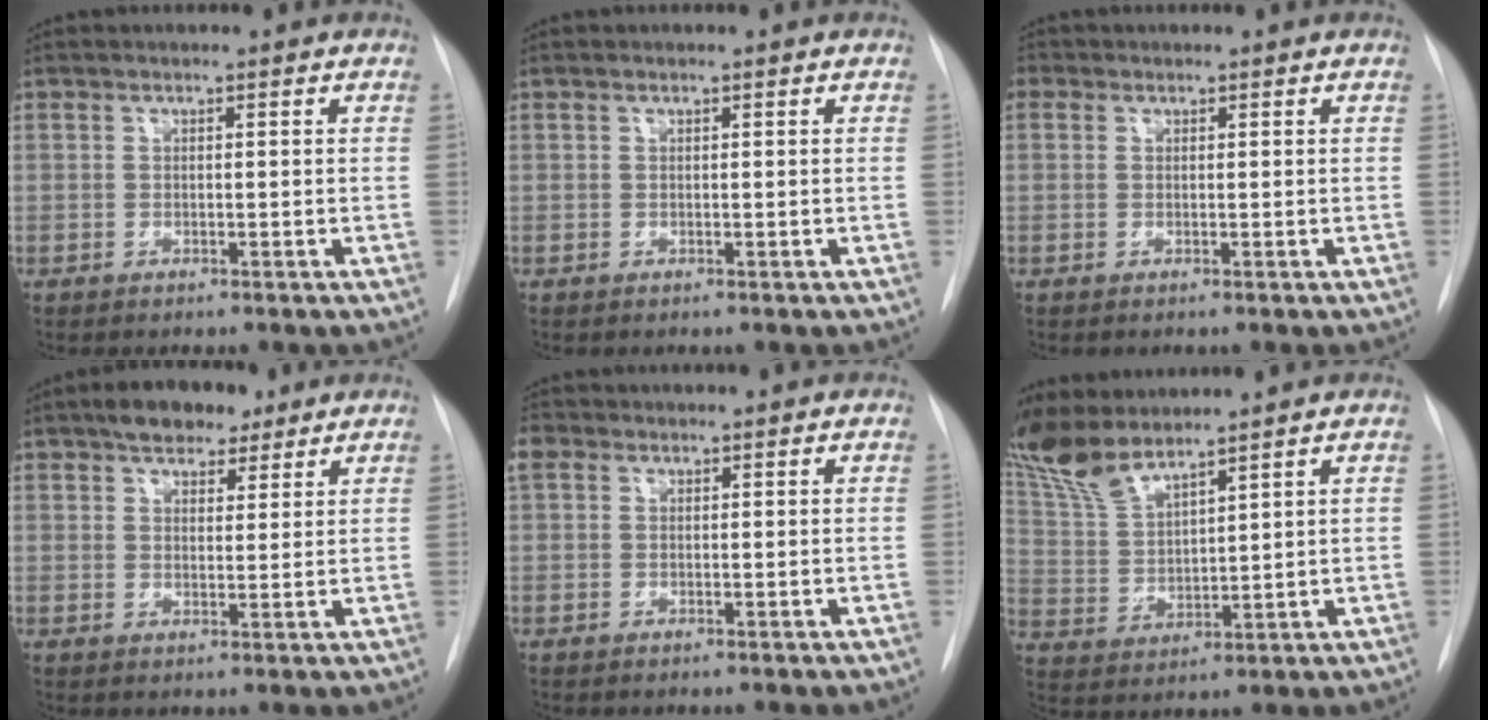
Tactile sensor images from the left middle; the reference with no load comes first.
{"total": 0.0}
{"total": 1.6, "force": [0.6, 1.4, 0.4], "torque": [-0.006, 0.010, 0.009]}
{"total": 6.8, "force": [4.8, 3.3, 3.5], "torque": [-0.049, 0.014, 0.078]}
{"total": 2.1, "force": [0.9, 1.7, 0.9], "torque": [-0.025, 0.022, 0.019]}
{"total": 8.6, "force": [7.7, 1.6, 3.5], "torque": [-0.090, 0.006, 0.165]}